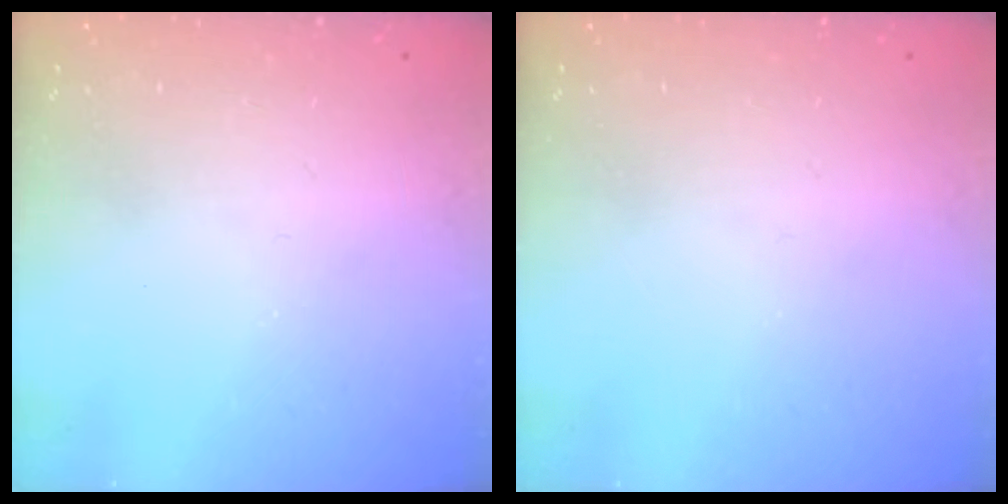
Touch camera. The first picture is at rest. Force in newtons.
{"total": 0.0}